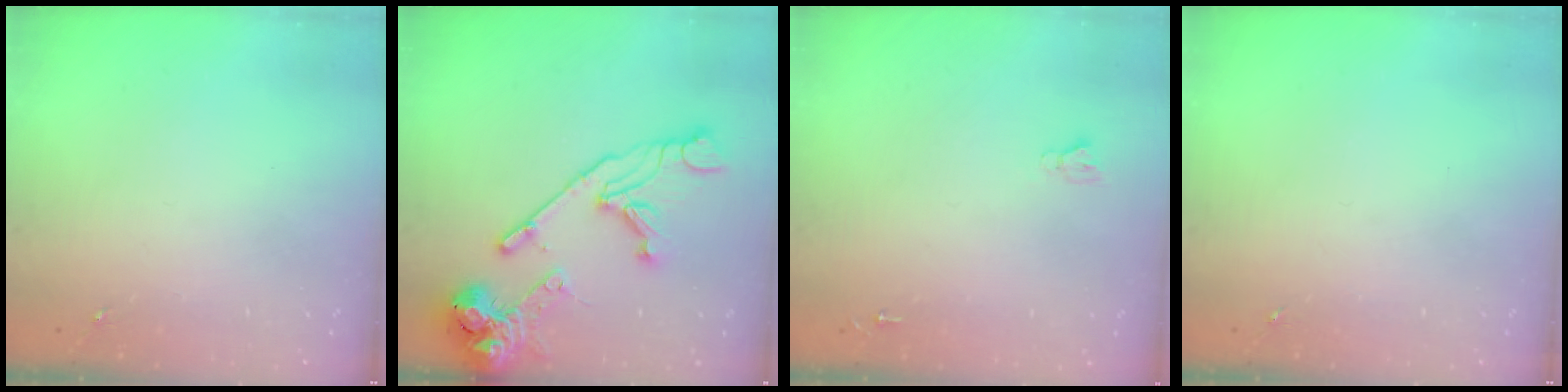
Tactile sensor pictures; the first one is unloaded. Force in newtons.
{"total": 18.4, "press": 18.2, "slide": 2.3}
{"total": 2.7, "press": 2.7, "slide": 0.0}
{"total": 0.0}